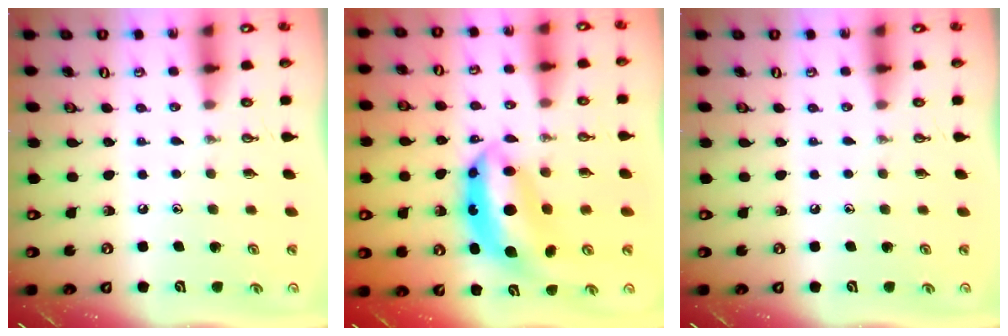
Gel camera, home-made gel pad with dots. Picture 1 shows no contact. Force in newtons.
{"total": 10.0, "press": 9.9, "slide": 1.2}
{"total": 0.0}